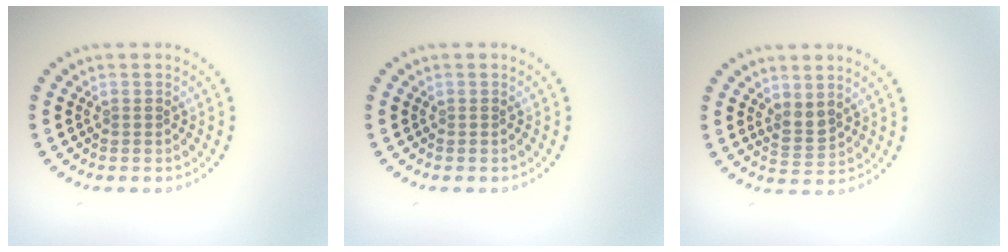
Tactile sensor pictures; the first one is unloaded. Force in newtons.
{"total": 0.0}
{"total": 1.8, "press": 1.5, "slide": 1.0}